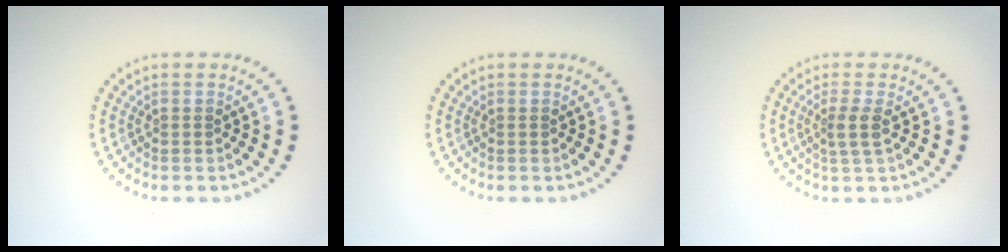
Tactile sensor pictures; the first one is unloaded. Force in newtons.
{"total": 0.0}
{"total": 1.9, "press": 1.5, "slide": 1.1}